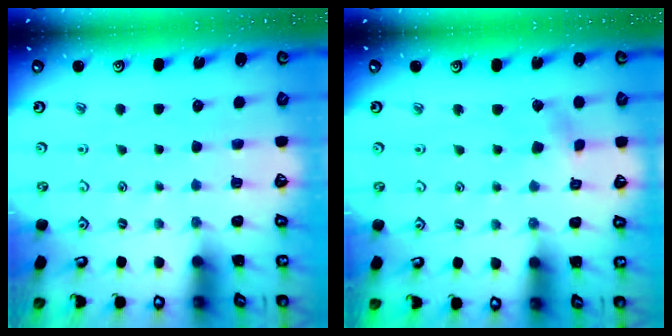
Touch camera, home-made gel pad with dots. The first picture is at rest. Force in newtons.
{"total": 3.1, "press": 3.1, "slide": 0.4}